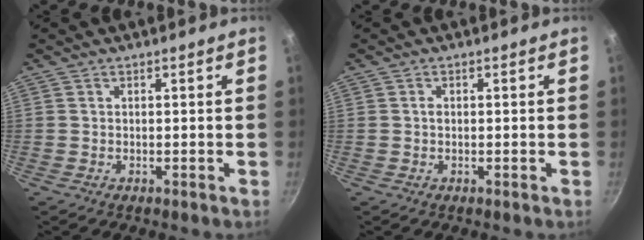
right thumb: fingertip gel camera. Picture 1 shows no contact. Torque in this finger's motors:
{"motor_torque": [0.09, 0.05, 0.32, 0.09, 0.02]}